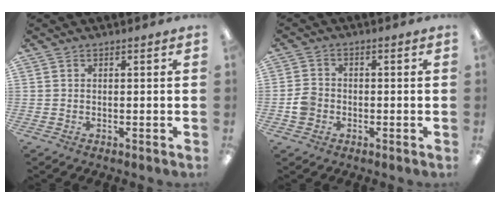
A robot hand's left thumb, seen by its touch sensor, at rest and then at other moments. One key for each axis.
{"total": 4.2, "fx": -1.2, "fy": 3.7, "fz": 1.7, "tx": -0.027, "ty": 0.009, "tz": -0.019}